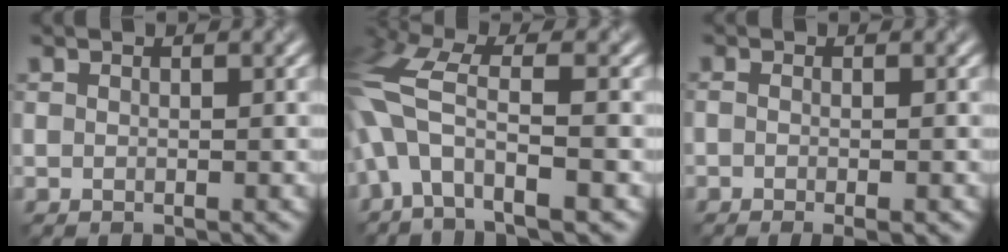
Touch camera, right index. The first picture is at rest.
{"total": 7.6, "force": [-3.0, 3.0, 6.3], "torque": [-0.152, 0.019, -0.057]}
{"total": 3.1, "force": [-0.9, 1.2, 2.7], "torque": [-0.025, 0.011, -0.011]}